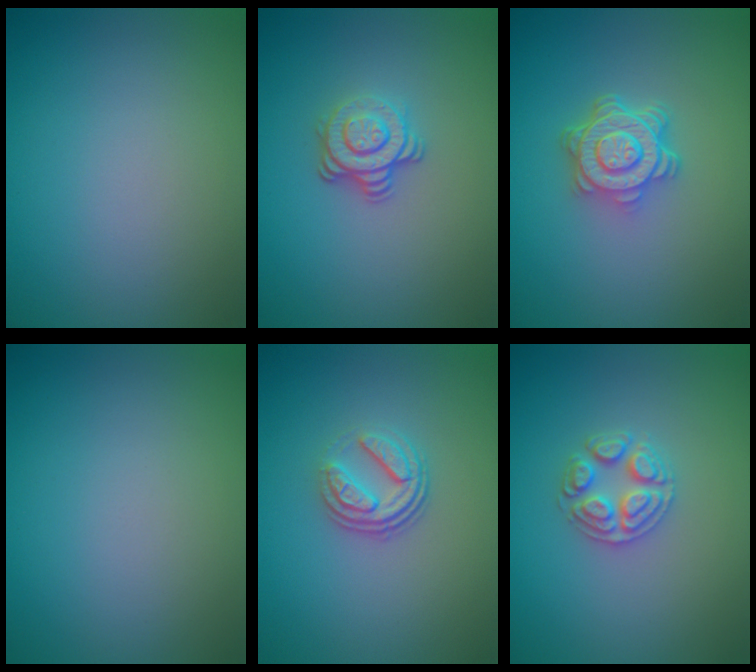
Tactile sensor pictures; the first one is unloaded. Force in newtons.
{"total": 3.5, "press": 2.6, "slide": 2.4}
{"total": 4.7, "press": 3.6, "slide": 2.9}
{"total": 0.0}
{"total": 3.5, "press": 2.4, "slide": 2.5}
{"total": 2.5, "press": 2.5, "slide": 0.4}